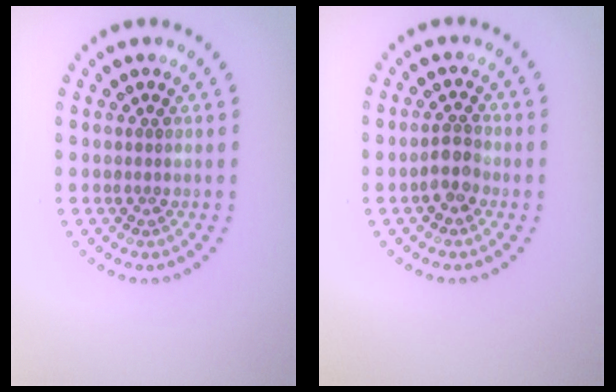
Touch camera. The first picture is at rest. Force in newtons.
{"total": 2.0, "press": 1.8, "slide": 0.8}